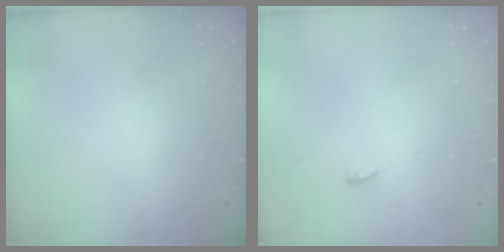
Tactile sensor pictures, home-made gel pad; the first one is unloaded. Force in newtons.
{"total": 2.9, "press": 2.9, "slide": 0.2}